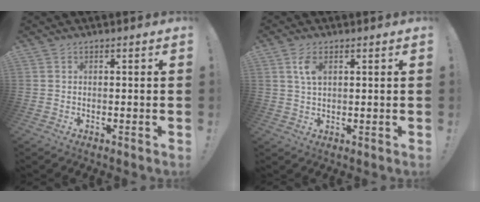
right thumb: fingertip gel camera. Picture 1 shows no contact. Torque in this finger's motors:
{"motor_torque": [0.09, -0.06, 0.08, -0.01, 0.00]}